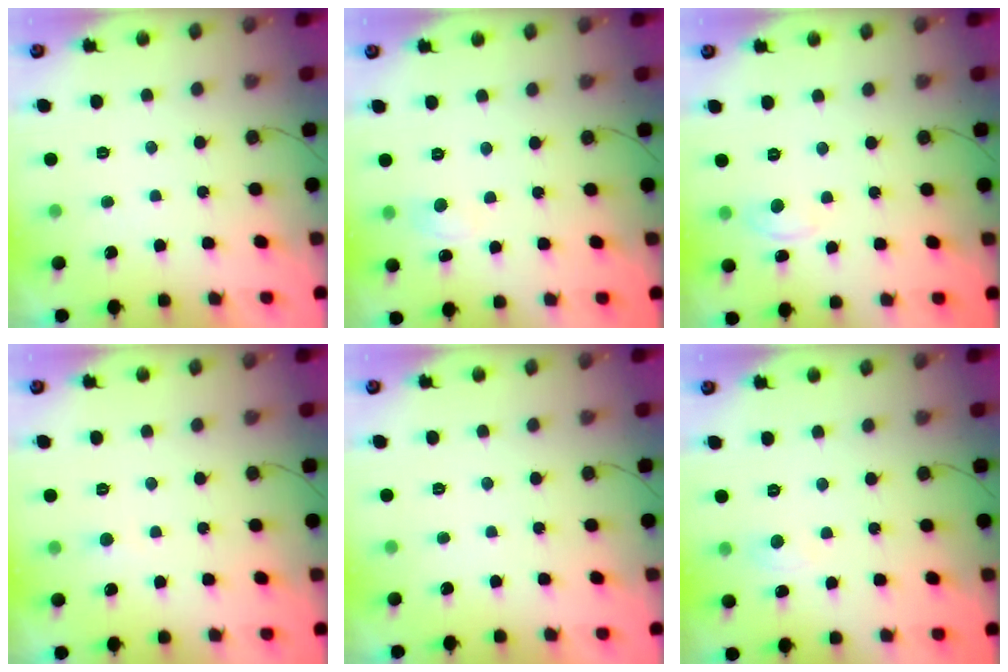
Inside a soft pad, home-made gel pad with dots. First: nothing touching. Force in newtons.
{"total": 6.5, "press": 6.4, "slide": 0.7}
{"total": 2.9, "press": 2.9, "slide": 0.3}
{"total": 2.0, "press": 2.0, "slide": 0.2}
{"total": 0.0}
{"total": 2.3, "press": 2.3, "slide": 0.3}